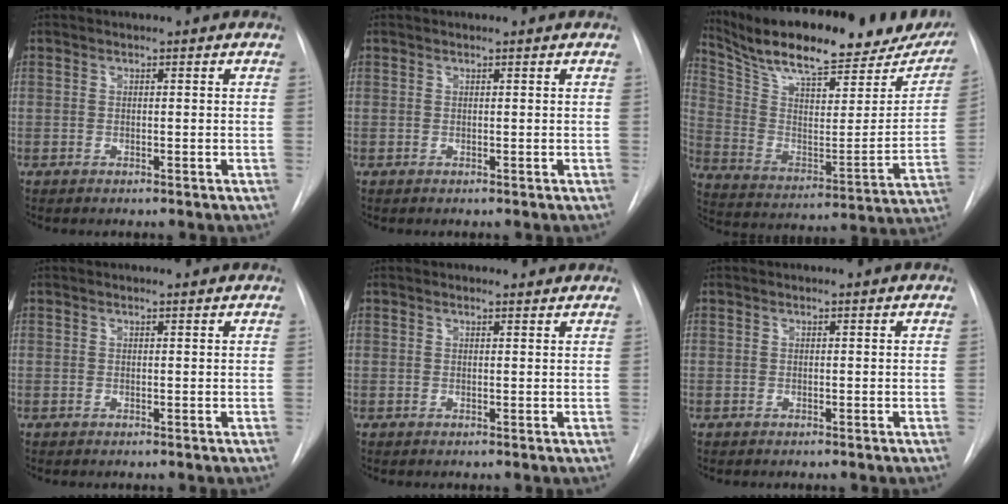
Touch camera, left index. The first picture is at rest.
{"total": 0.0}
{"total": 30.0, "force": [24.3, 7.4, 15.9], "torque": [-0.256, -0.026, 0.341]}
{"total": 1.0, "force": [1.0, 0.0, 0.0], "torque": [-0.011, 0.003, 0.013]}
{"total": 2.3, "force": [2.2, 0.5, 0.1], "torque": [-0.008, 0.004, 0.022]}
{"total": 0.0}